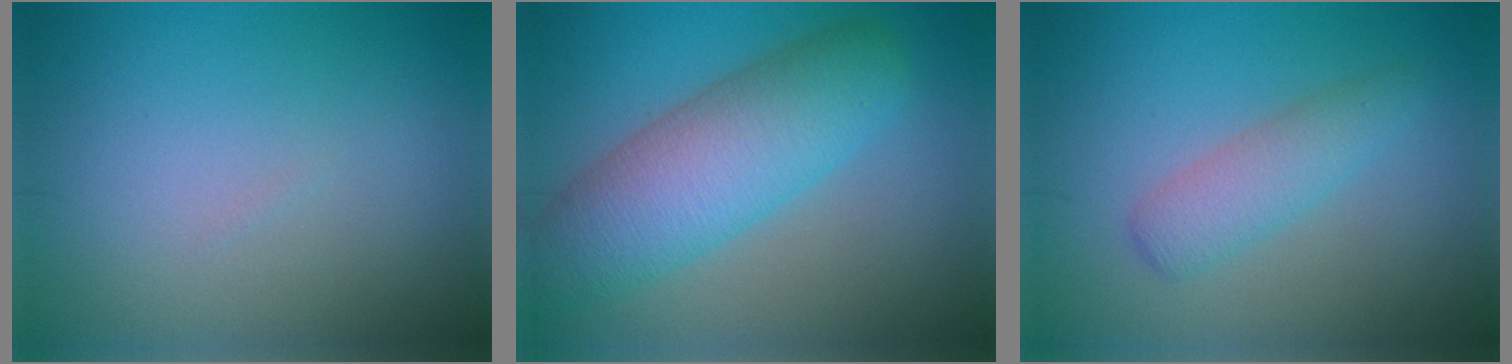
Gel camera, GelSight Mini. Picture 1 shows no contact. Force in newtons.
{"total": 7.7, "press": 7.7, "slide": 0.2}
{"total": 2.6, "press": 2.6, "slide": 0.1}